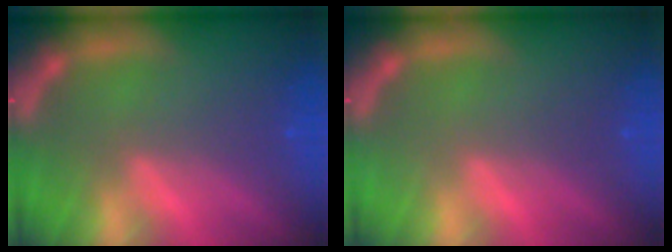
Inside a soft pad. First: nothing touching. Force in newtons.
{"total": 0.0}